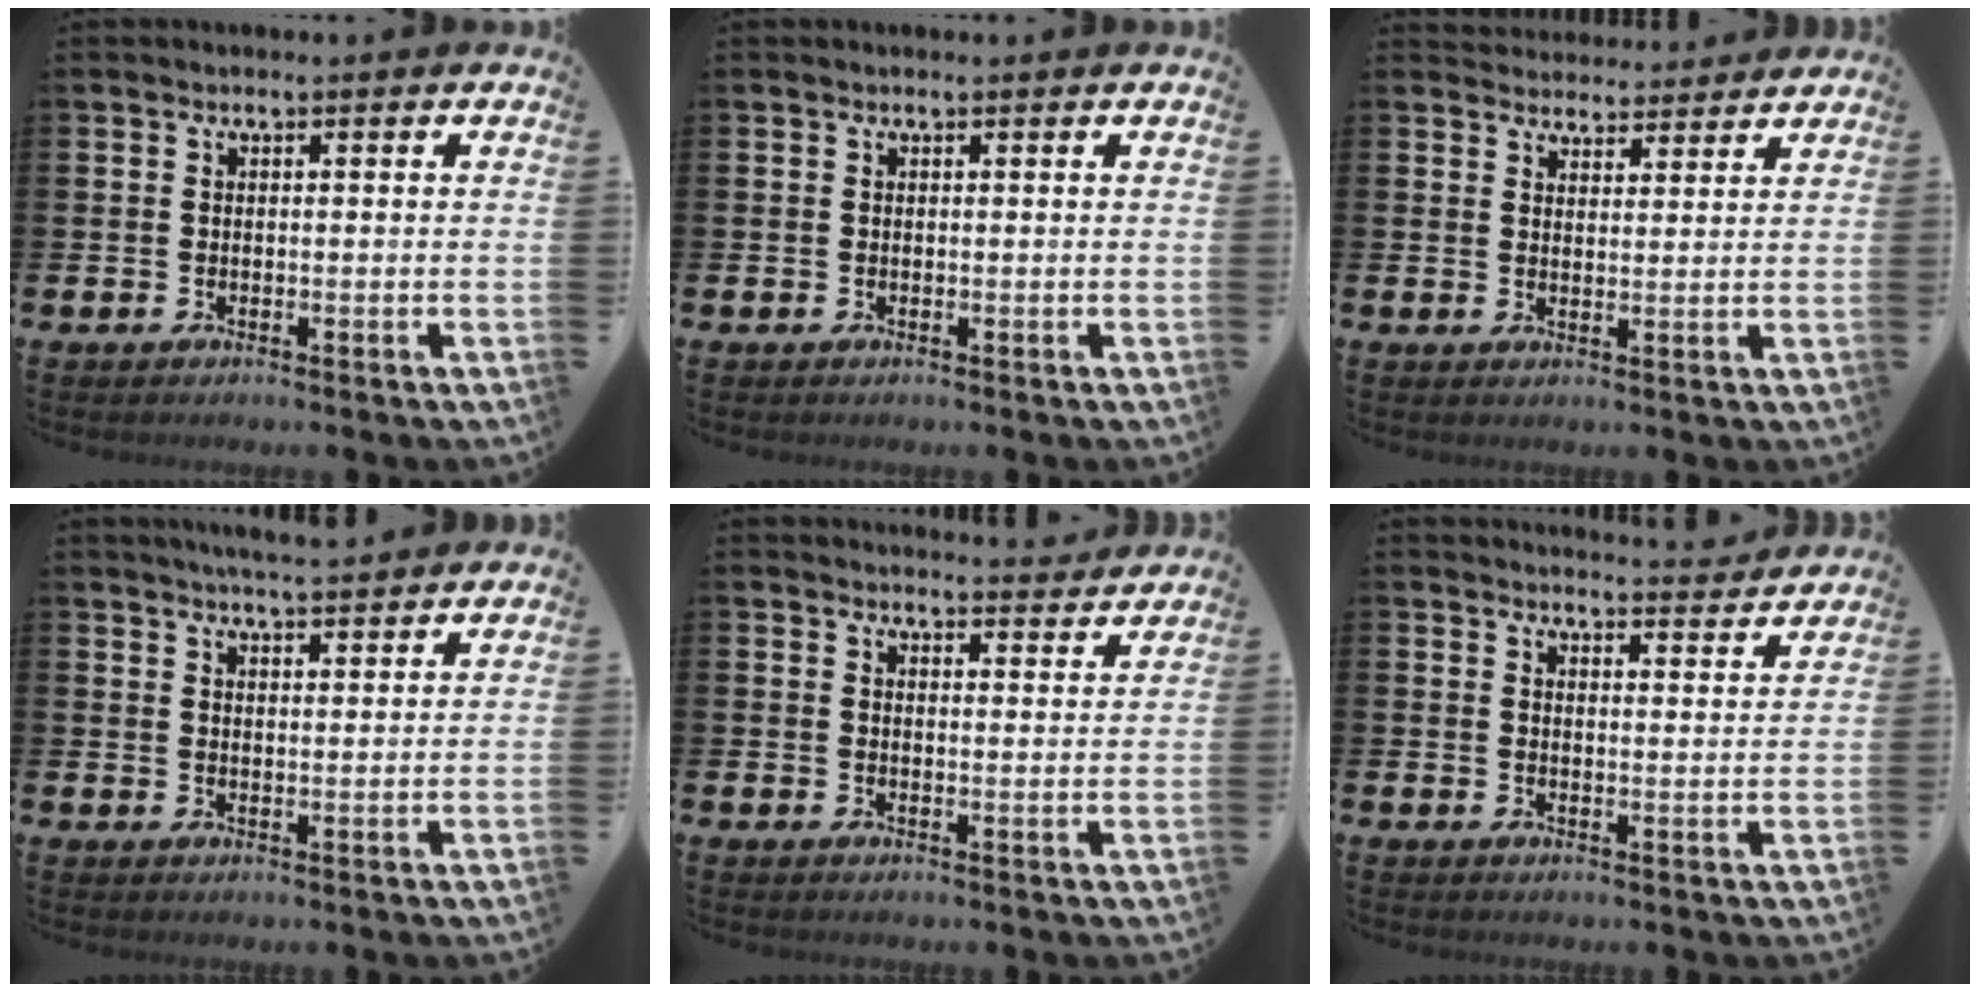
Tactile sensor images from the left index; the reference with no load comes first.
{"total": 0.0}
{"total": 3.6, "force": [3.5, 0.8, -0.4], "torque": [0.001, -0.022, 0.064]}
{"total": 4.5, "force": [4.5, -0.1, 0.7], "torque": [-0.019, -0.019, 0.081]}
{"total": 3.5, "force": [3.5, 0.0, -0.1], "torque": [0.007, -0.027, 0.061]}
{"total": 4.0, "force": [4.0, -0.2, 0.1], "torque": [0.002, -0.032, 0.068]}